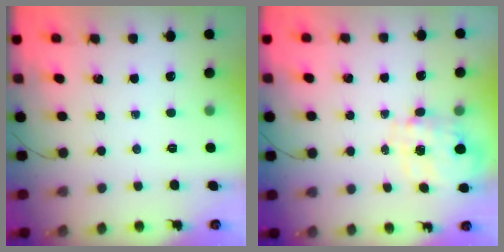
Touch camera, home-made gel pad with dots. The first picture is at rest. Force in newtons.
{"total": 9.3, "press": 9.3, "slide": 0.8}